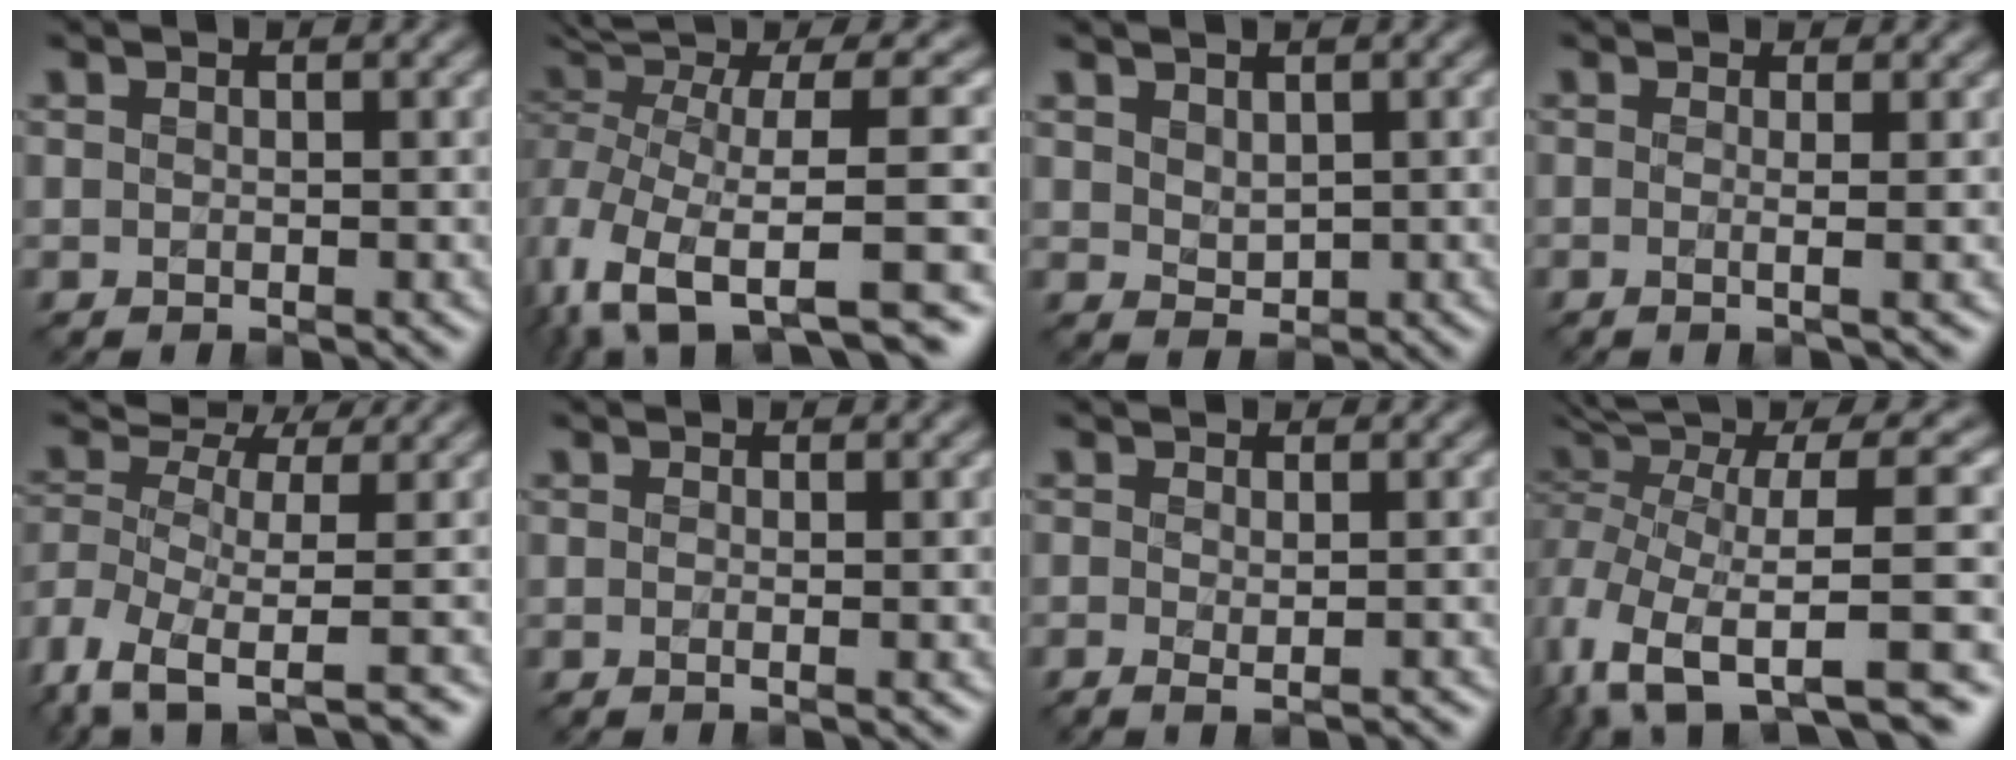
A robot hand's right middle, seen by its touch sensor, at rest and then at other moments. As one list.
[{"total": 10.8, "force": [-2.9, 4.2, 9.6], "torque": [-0.194, -0.001, -0.029]}, {"total": 1.4, "force": [0.8, 0.9, 0.8], "torque": [-0.016, -0.004, 0.021]}, {"total": 2.3, "force": [0.1, 0.9, 2.2], "torque": [-0.026, 0.002, -0.025]}, {"total": 7.7, "force": [-3.4, 4.3, 5.5], "torque": [-0.124, 0.018, -0.027]}, {"total": 1.5, "force": [0.1, 0.7, 1.3], "torque": [-0.010, -0.009, -0.023]}, {"total": 1.3, "force": [-0.4, 0.4, 1.2], "torque": [-0.018, -0.012, -0.010]}, {"total": 11.7, "force": [-2.0, 5.0, 10.4], "torque": [-0.210, 0.005, -0.010]}]